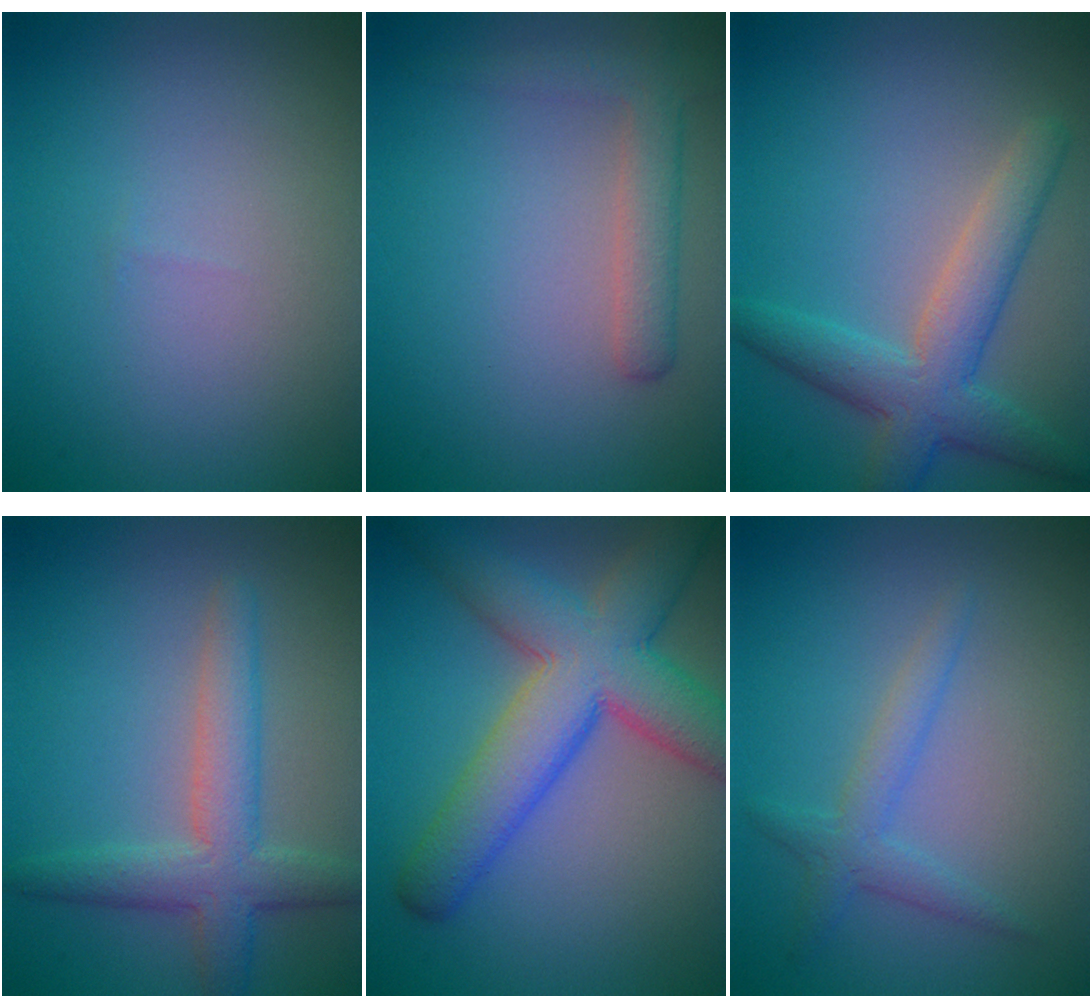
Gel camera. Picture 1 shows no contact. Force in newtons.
{"total": 2.8, "press": 2.8, "slide": 0.2}
{"total": 5.1, "press": 5.1, "slide": 0.1}
{"total": 4.3, "press": 4.3, "slide": 0.3}
{"total": 9.0, "press": 9.0, "slide": 0.4}
{"total": 2.2, "press": 2.2, "slide": 0.1}